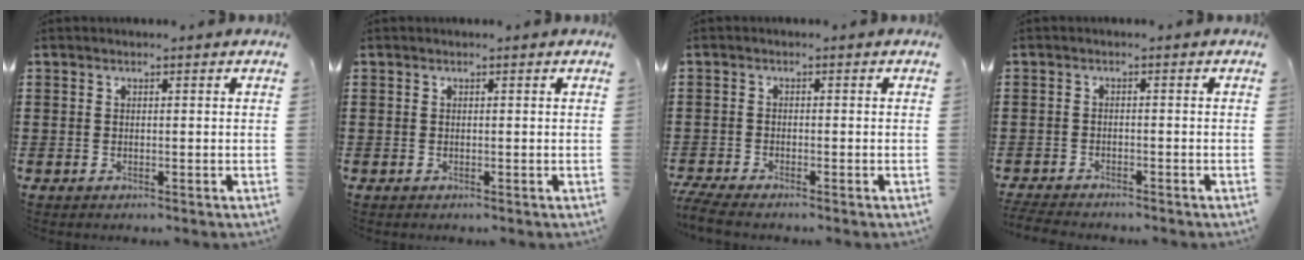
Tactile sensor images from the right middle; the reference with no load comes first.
{"total": 0.0}
{"total": 2.2, "force": [-2.0, 0.0, 1.0], "torque": [-0.030, -0.005, -0.044]}
{"total": 2.3, "force": [-2.2, 0.2, 0.2], "torque": [-0.016, -0.003, -0.050]}